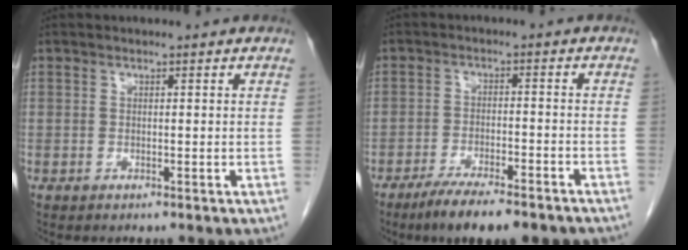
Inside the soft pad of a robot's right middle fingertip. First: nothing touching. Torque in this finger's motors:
{"motor_torque": [1.16, -0.97, 0.42, 0.09]}